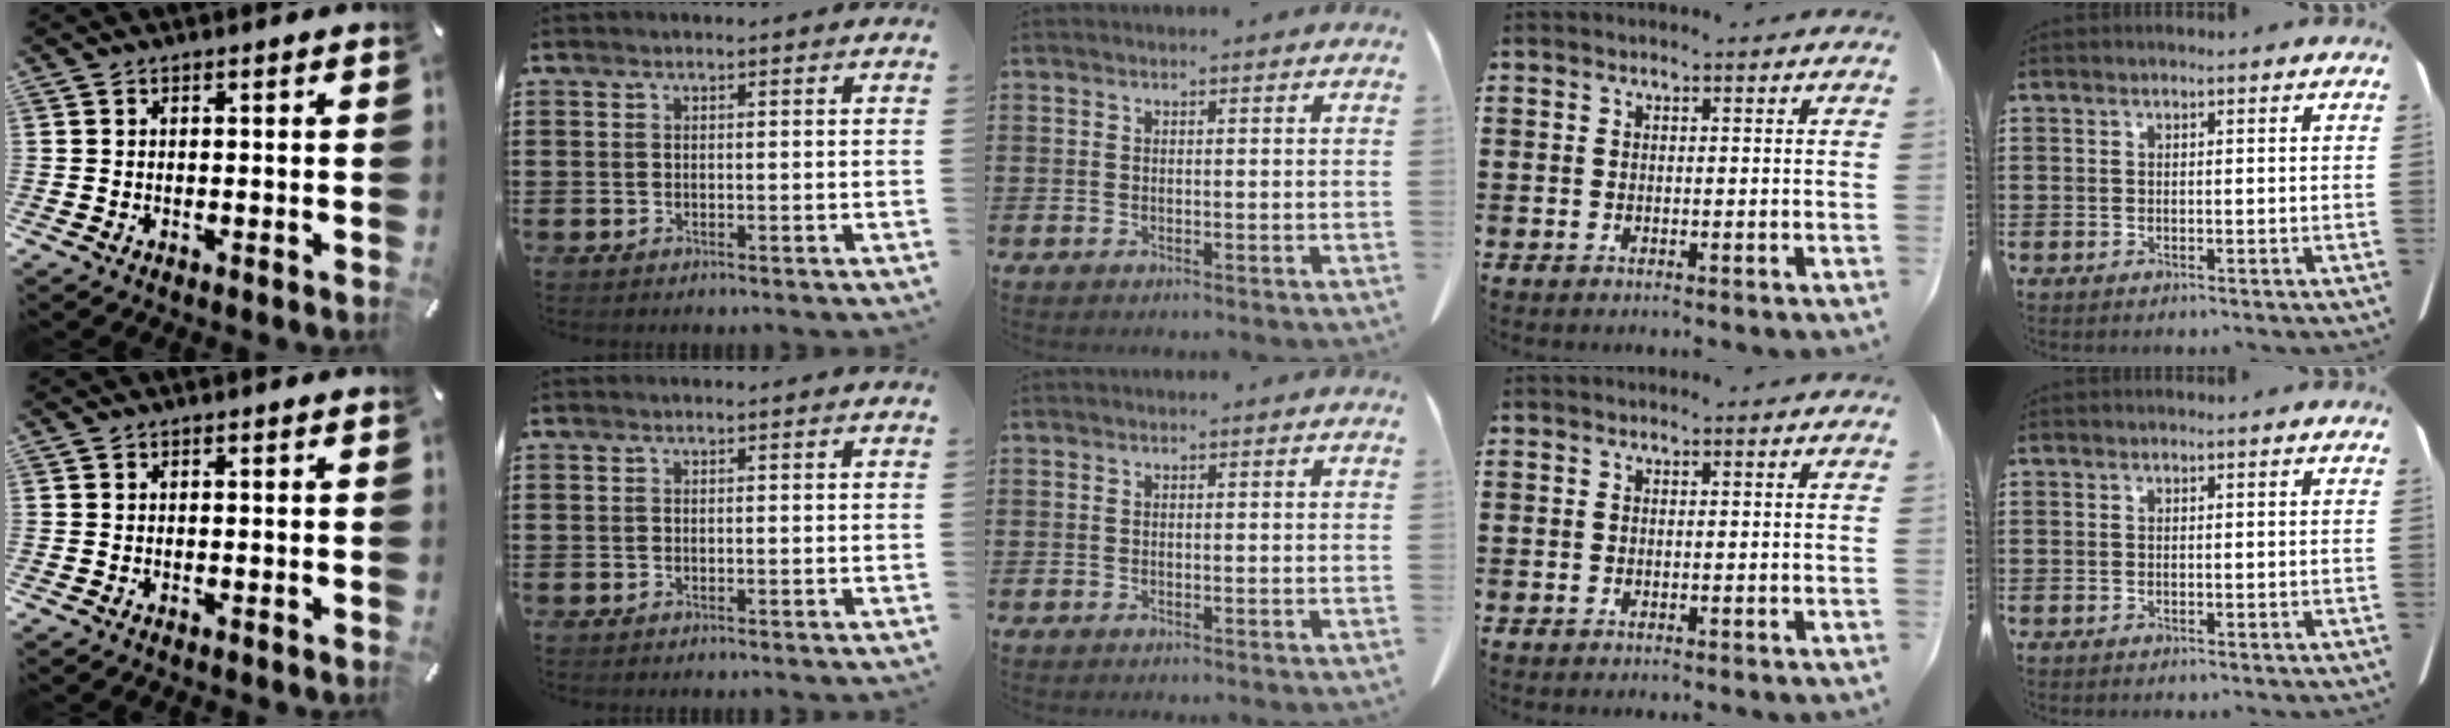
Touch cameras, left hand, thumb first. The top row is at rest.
{}